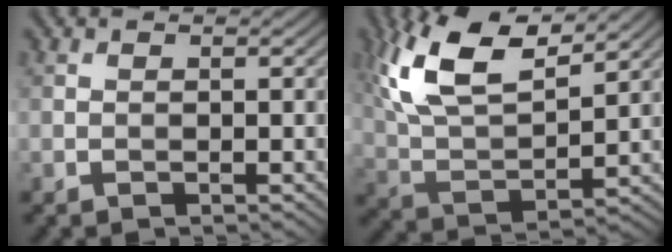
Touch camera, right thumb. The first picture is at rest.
{"total": 13.4, "force": [7.5, 5.2, 9.7], "torque": [-0.228, 0.018, 0.146]}